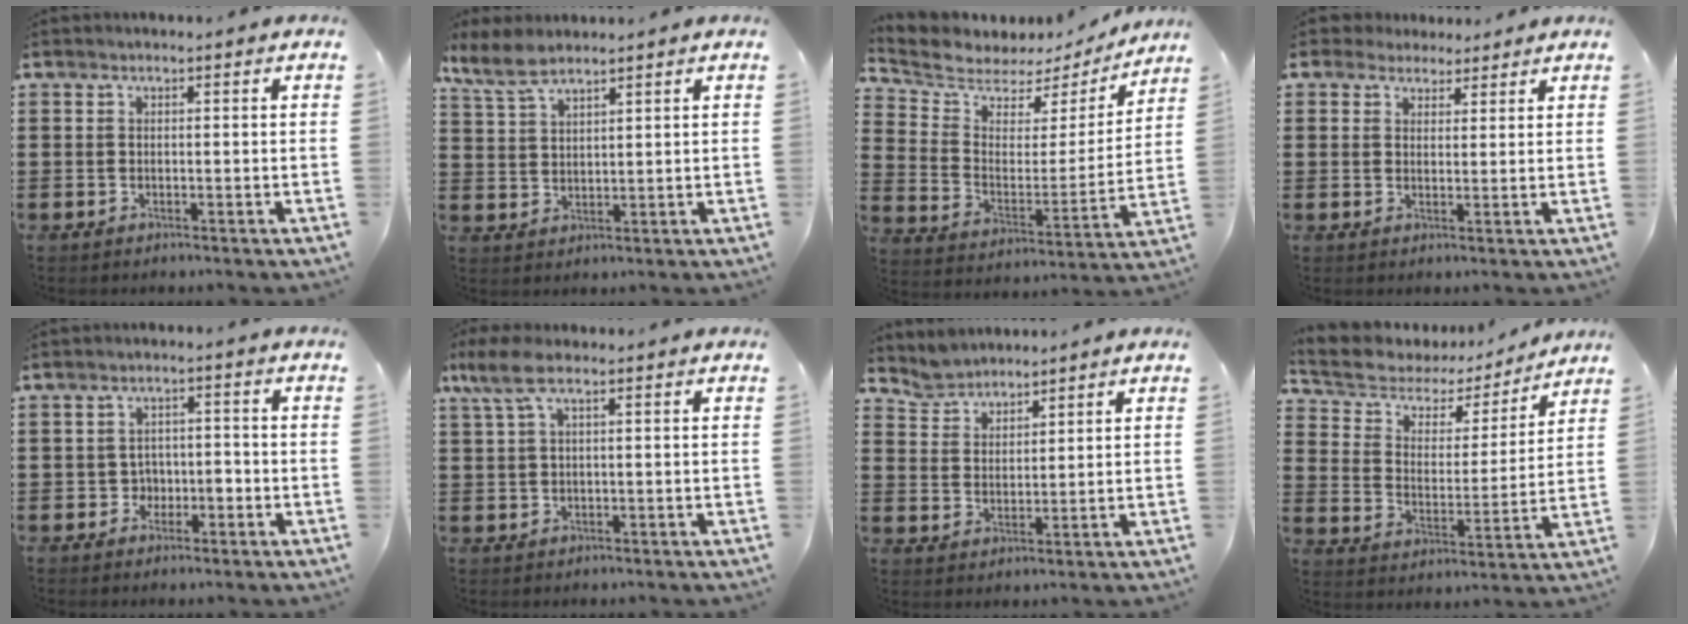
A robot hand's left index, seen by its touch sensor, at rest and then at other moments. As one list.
[{"total": 5.0, "force": [4.1, 1.5, 2.5], "torque": [-0.061, -0.003, 0.077]}, {"total": 5.1, "force": [4.7, 2.0, 0.0], "torque": [-0.041, -0.042, 0.077]}, {"total": 3.2, "force": [2.6, 1.8, 0.2], "torque": [-0.016, 0.007, 0.049]}, {"total": 2.8, "force": [-1.2, 2.3, 1.2], "torque": [-0.032, 0.004, -0.029]}, {"total": 4.6, "force": [1.6, 1.5, 4.1], "torque": [-0.103, -0.003, 0.022]}, {"total": 4.2, "force": [4.0, 1.1, -0.4], "torque": [-0.011, -0.011, 0.076]}, {"total": 4.5, "force": [3.6, 2.6, 0.8], "torque": [-0.049, -0.026, 0.053]}]